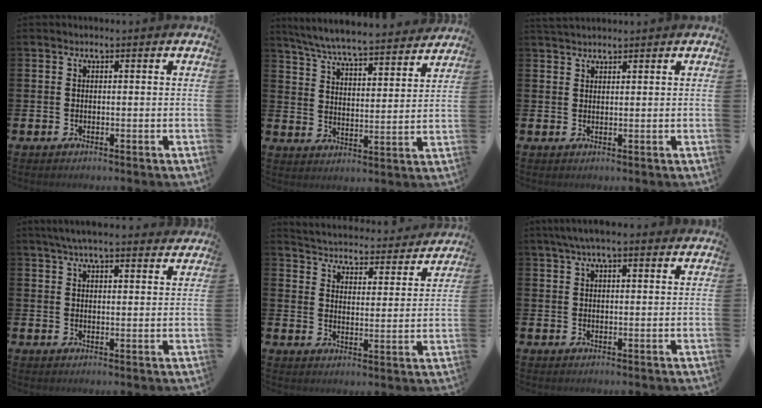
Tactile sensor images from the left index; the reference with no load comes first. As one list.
[{"total": 6.9, "force": [6.7, 0.2, 1.9], "torque": [-0.066, -0.050, 0.116]}, {"total": 1.8, "force": [1.7, 0.4, 0.2], "torque": [0.004, -0.005, 0.030]}, {"total": 4.8, "force": [4.3, 0.7, 1.9], "torque": [-0.044, -0.009, 0.078]}, {"total": 4.5, "force": [4.5, 0.5, 0.1], "torque": [-0.021, -0.044, 0.072]}, {"total": 4.1, "force": [3.2, 1.0, 2.5], "torque": [-0.051, -0.001, 0.057]}]